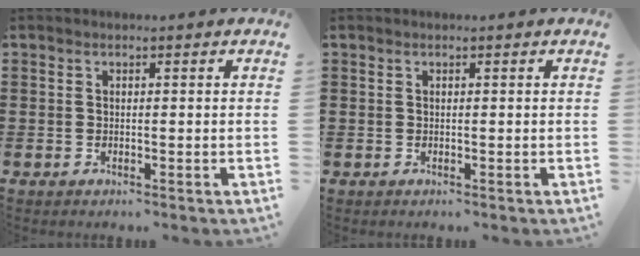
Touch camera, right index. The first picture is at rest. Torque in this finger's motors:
{"motor_torque": [-0.10, 0.20, 0.02, 0.01]}